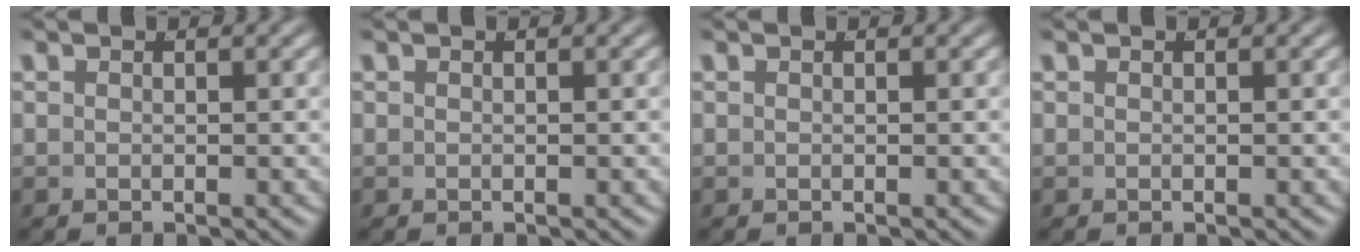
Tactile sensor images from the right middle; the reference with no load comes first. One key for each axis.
{"total": 0.0}
{"total": 0.0}
{"total": 0.0}